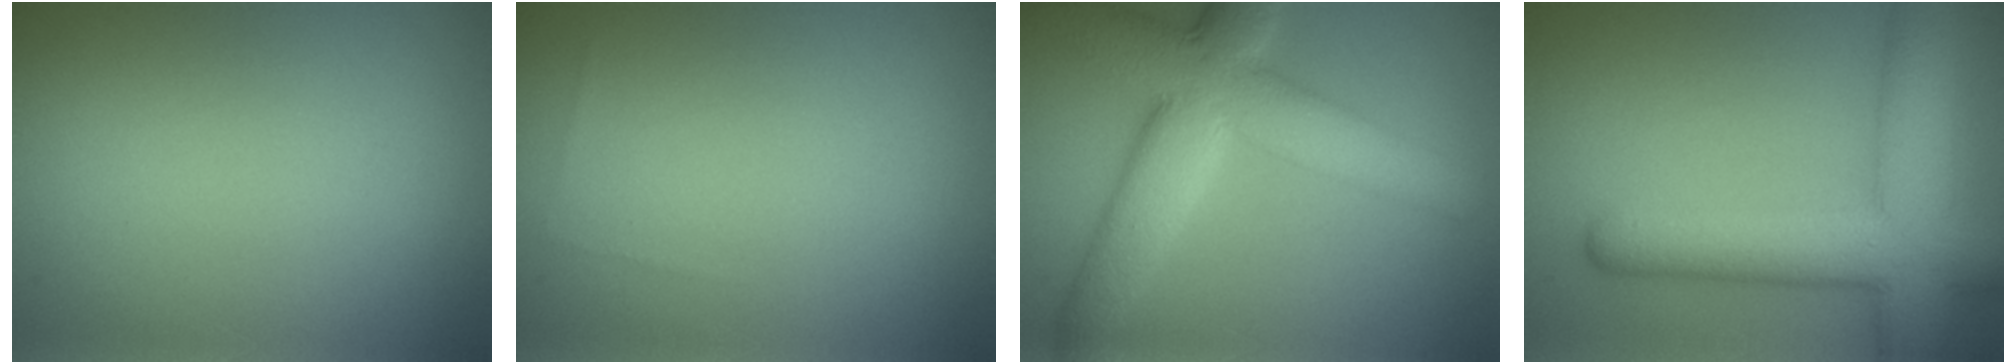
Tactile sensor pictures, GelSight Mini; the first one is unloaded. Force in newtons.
{"total": 0.0}
{"total": 9.0, "press": 8.9, "slide": 0.7}
{"total": 8.9, "press": 8.9, "slide": 0.4}